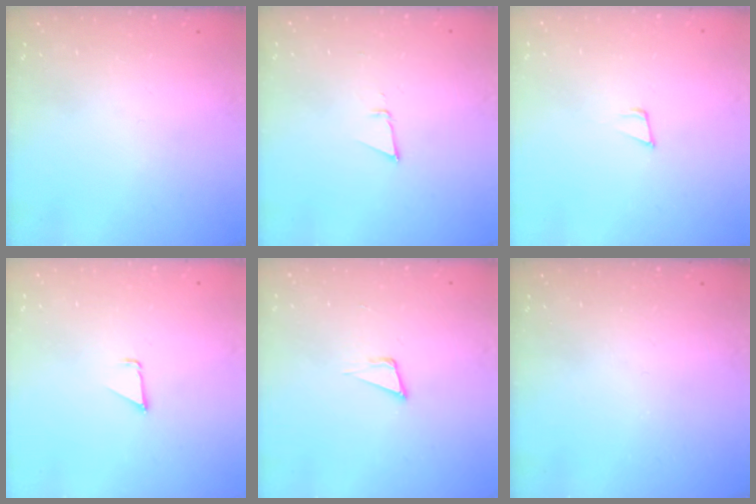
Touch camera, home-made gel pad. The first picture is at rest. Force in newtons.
{"total": 3.0, "press": 2.9, "slide": 0.8}
{"total": 7.0, "press": 6.8, "slide": 1.4}
{"total": 0.7, "press": 0.7, "slide": 0.1}
{"total": 4.0, "press": 2.7, "slide": 2.9}
{"total": 0.0}